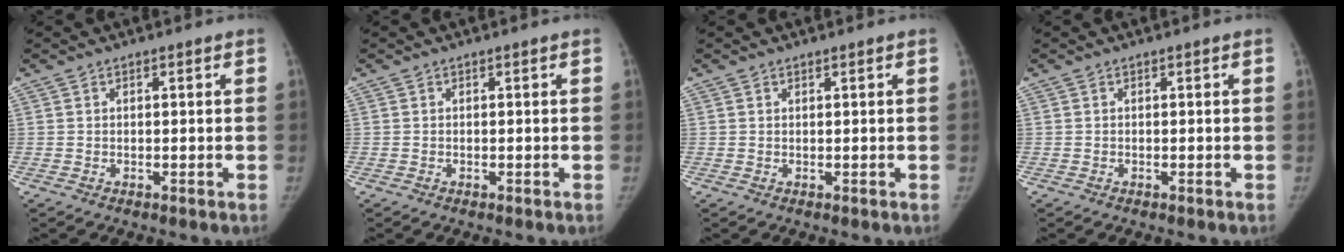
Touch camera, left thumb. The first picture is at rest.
{"total": 0.0}
{"total": 0.0}
{"total": 0.0}